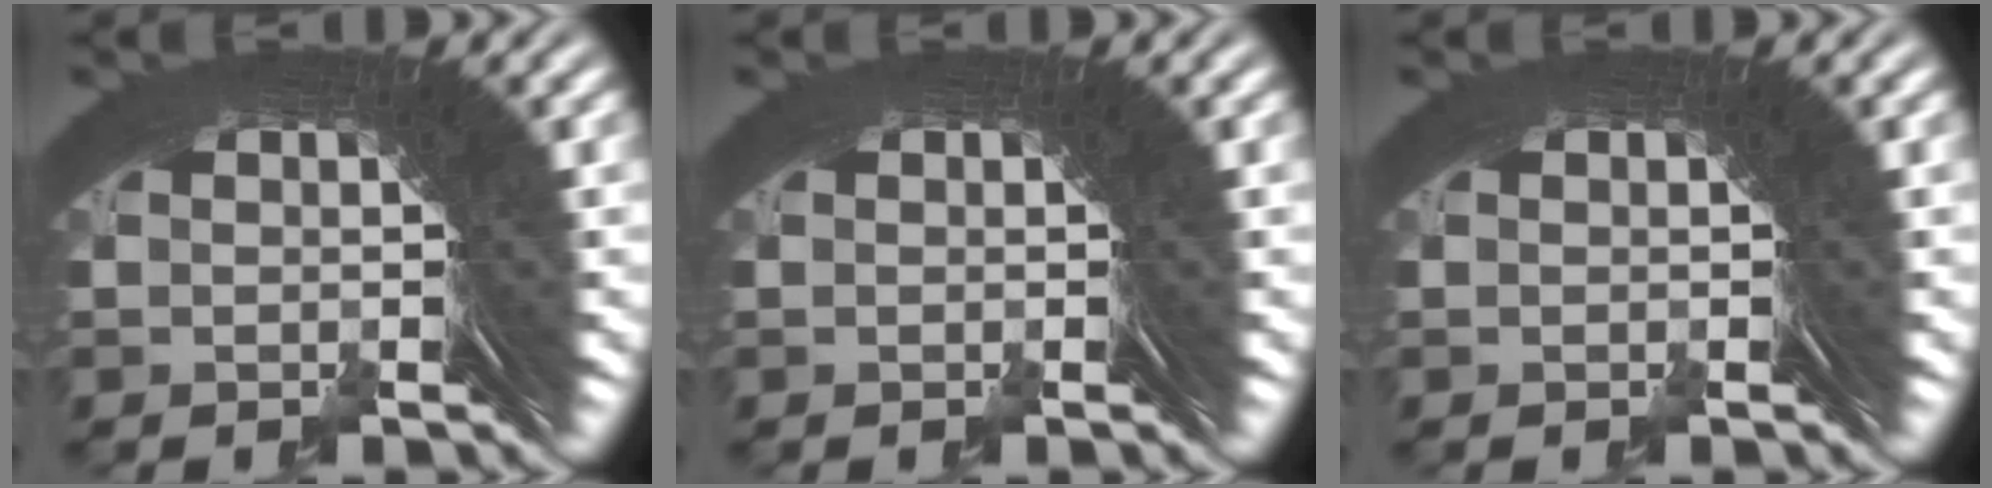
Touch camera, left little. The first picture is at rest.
{"total": 0.0}
{"total": 0.0}